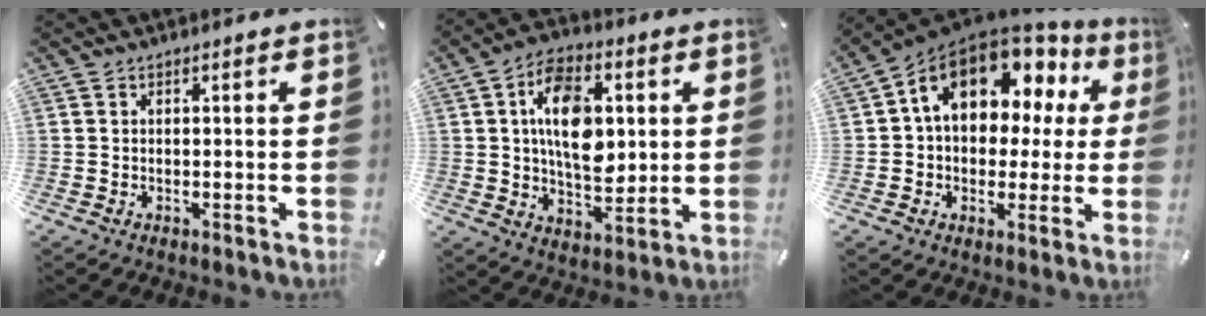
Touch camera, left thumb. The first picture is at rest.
{"total": 14.8, "force": [2.3, 9.6, 10.9], "torque": [-0.182, 0.009, 0.041]}
{"total": 15.1, "force": [6.1, 10.1, 9.4], "torque": [-0.146, -0.033, 0.110]}